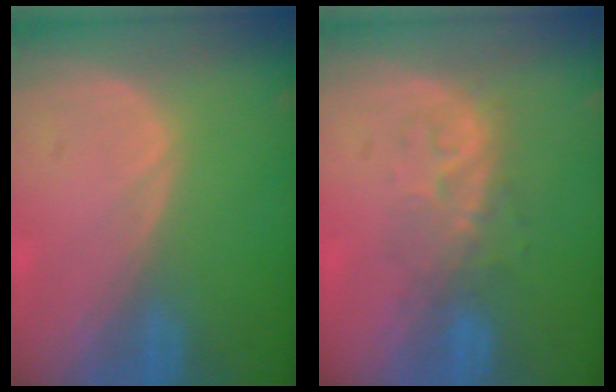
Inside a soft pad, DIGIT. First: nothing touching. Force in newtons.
{"total": 4.6, "press": 4.5, "slide": 1.1}